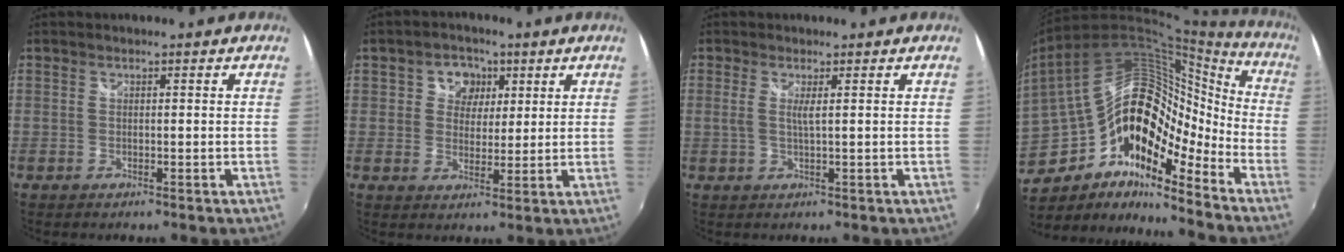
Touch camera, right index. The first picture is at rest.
{"total": 5.8, "force": [2.0, 5.0, 2.2], "torque": [-0.031, 0.009, 0.029]}
{"total": 1.9, "force": [0.4, -0.3, 1.8], "torque": [-0.036, -0.005, 0.005]}
{"total": 22.8, "force": [-10.7, 12.6, 15.7], "torque": [-0.292, -0.004, -0.203]}